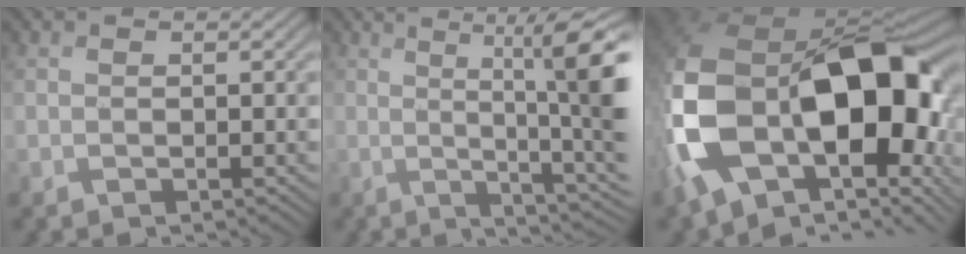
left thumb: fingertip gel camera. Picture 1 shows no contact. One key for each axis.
{"total": 12.1, "fx": 1.0, "fy": 2.4, "fz": 11.8, "tx": -0.156, "ty": 0.012, "tz": 0.021}
{"total": 20.8, "fx": -2.8, "fy": 13.5, "fz": 15.6, "tx": -0.366, "ty": -0.058, "tz": -0.010}